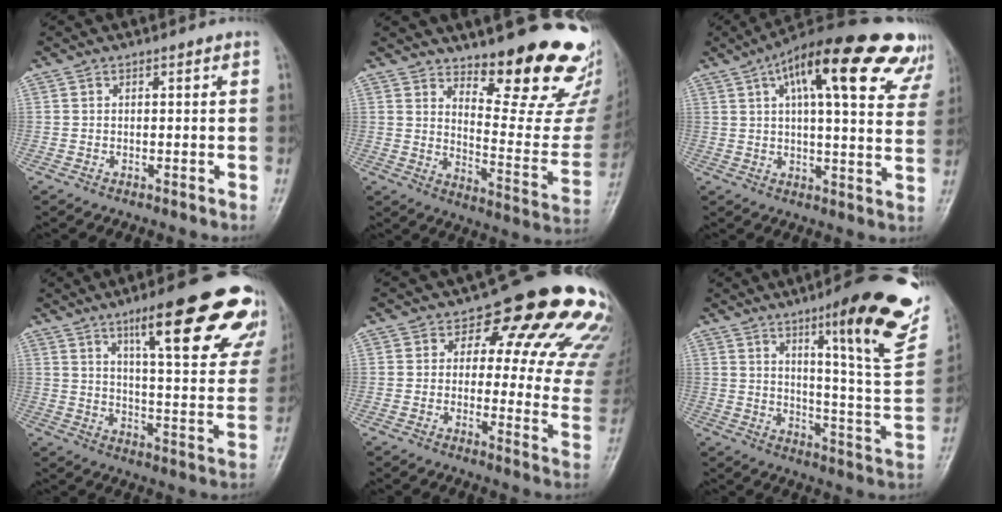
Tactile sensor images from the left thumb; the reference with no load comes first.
{"total": 19.7, "force": [15.2, 5.2, 11.4], "torque": [-0.104, -0.141, 0.207]}
{"total": 26.5, "force": [13.7, 8.3, 21.1], "torque": [-0.283, 0.006, 0.180]}
{"total": 23.9, "force": [13.9, 5.3, 18.6], "torque": [-0.221, -0.044, 0.195]}
{"total": 19.3, "force": [12.1, 9.5, 11.7], "torque": [-0.082, -0.052, 0.119]}
{"total": 23.1, "force": [13.2, 3.8, 18.5], "torque": [-0.211, -0.065, 0.189]}